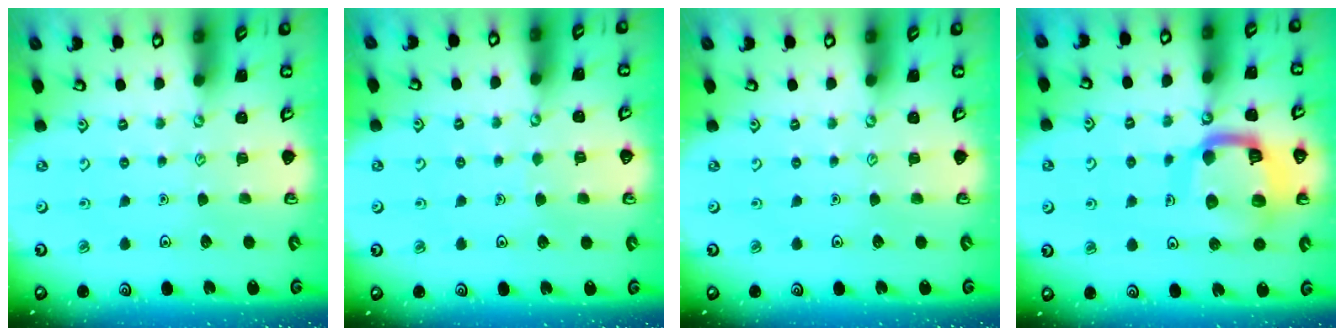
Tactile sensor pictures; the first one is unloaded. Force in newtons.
{"total": 2.4, "press": 2.4, "slide": 0.2}
{"total": 0.0}
{"total": 16.3, "press": 16.2, "slide": 1.8}